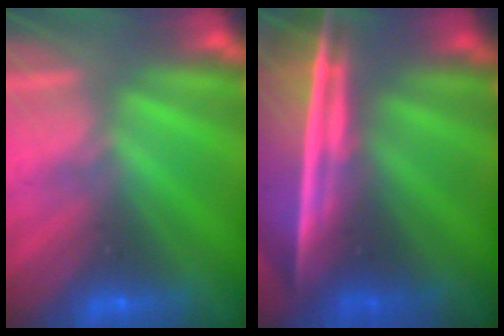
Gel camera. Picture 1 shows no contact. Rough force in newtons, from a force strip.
{"total": 11.6}